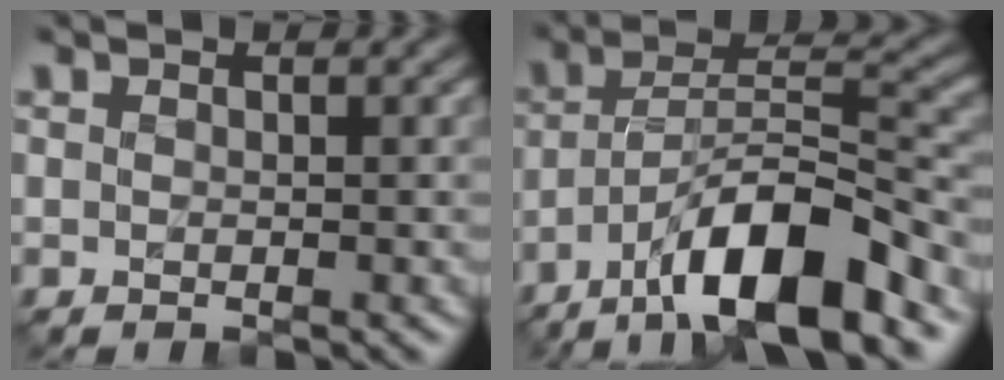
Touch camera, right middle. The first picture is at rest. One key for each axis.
{"total": 10.8, "fx": -6.5, "fy": 2.8, "fz": 8.2, "tx": -0.135, "ty": 0.019, "tz": -0.118}